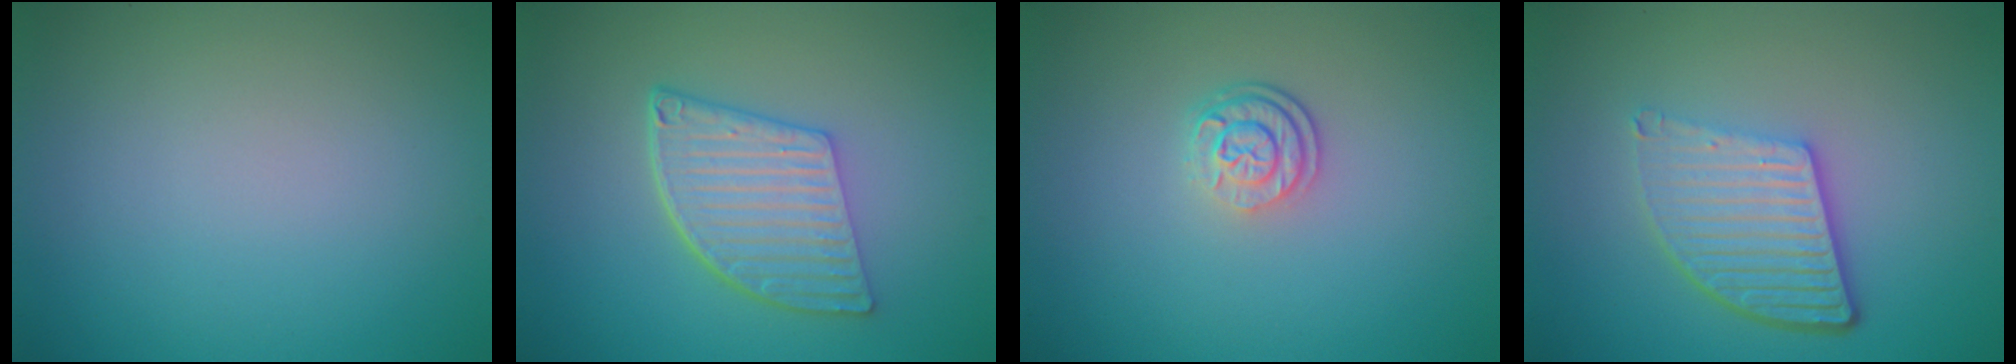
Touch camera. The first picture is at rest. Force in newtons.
{"total": 5.9, "press": 4.4, "slide": 4.0}
{"total": 2.6, "press": 1.9, "slide": 1.8}
{"total": 5.5, "press": 3.9, "slide": 3.9}